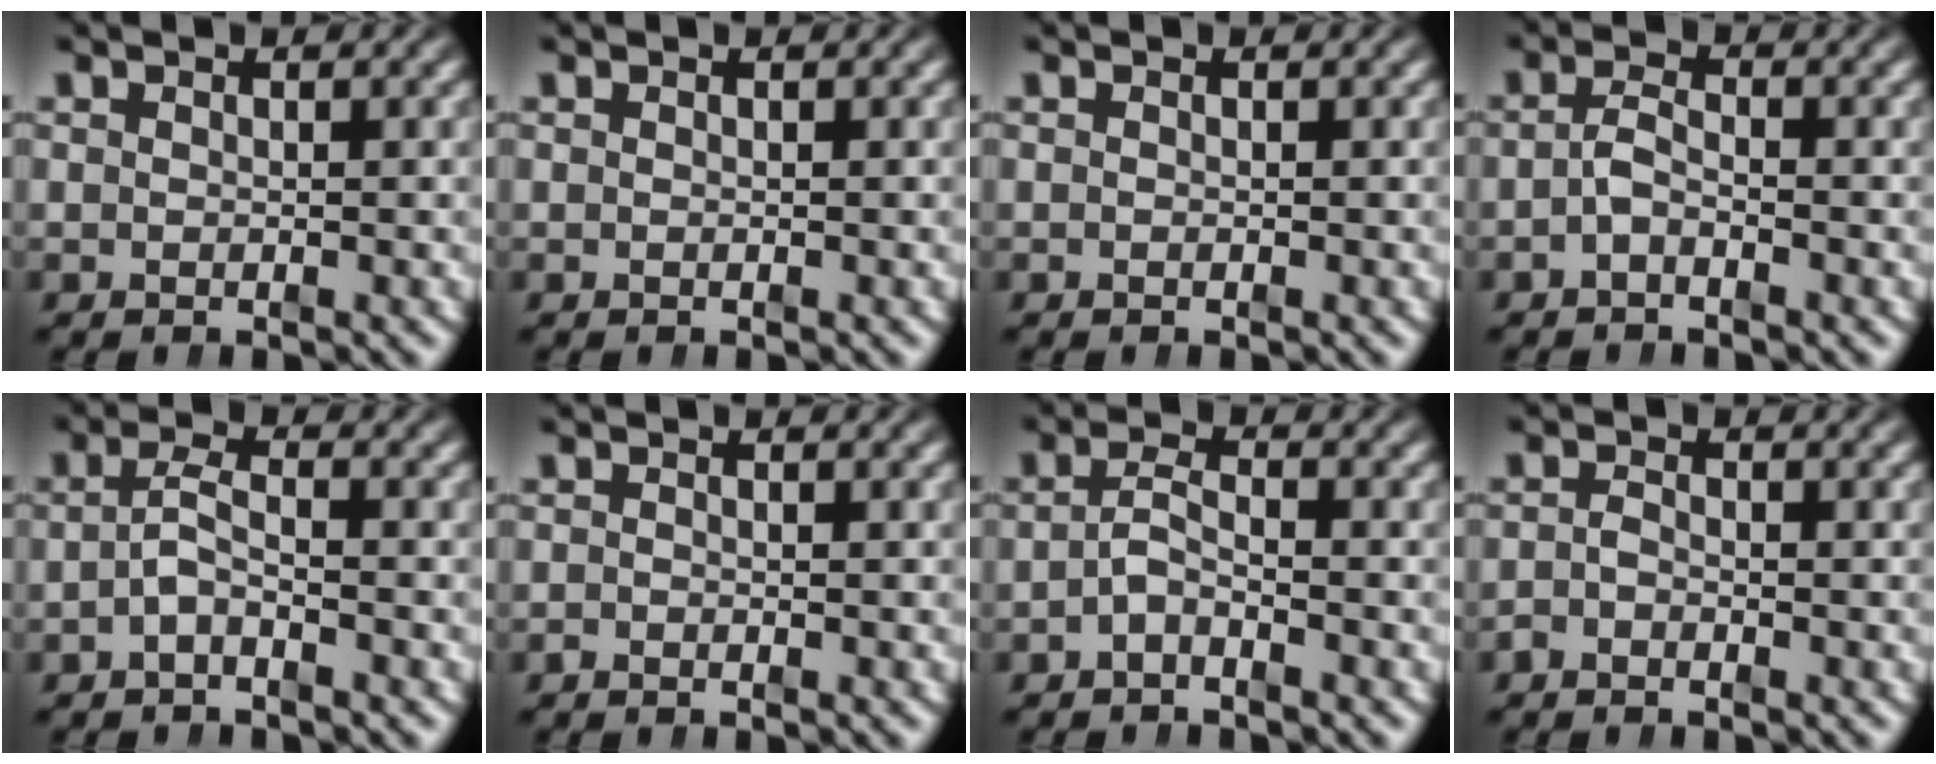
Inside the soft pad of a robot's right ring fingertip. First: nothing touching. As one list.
[{"total": 0.0}, {"total": 0.0}, {"total": 1.8, "force": [-1.1, 0.8, 1.3], "torque": [-0.029, -0.006, -0.020]}, {"total": 2.3, "force": [-1.2, 0.9, 1.8], "torque": [-0.038, -0.004, -0.023]}, {"total": 0.7, "force": [-0.7, -0.1, 0.1], "torque": [-0.001, -0.006, -0.011]}, {"total": 2.2, "force": [-1.2, 1.0, 1.5], "torque": [-0.033, -0.006, -0.023]}, {"total": 1.5, "force": [-1.2, 0.7, 0.4], "torque": [-0.013, -0.011, -0.021]}]